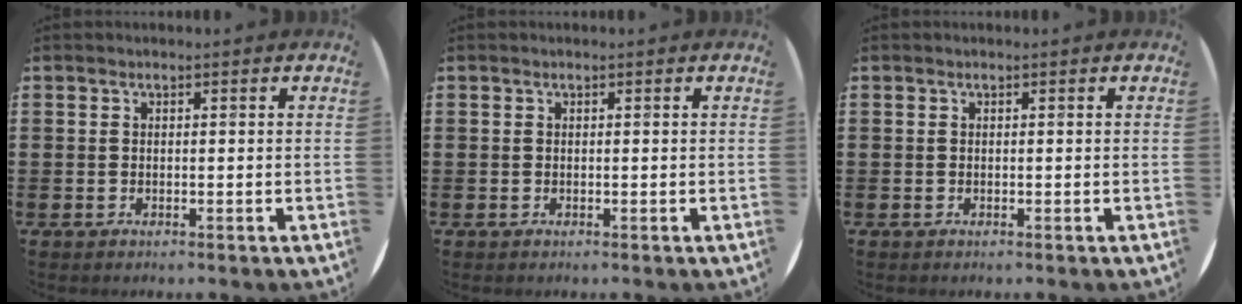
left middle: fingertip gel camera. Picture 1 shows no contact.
{"total": 0.0}
{"total": 0.0}